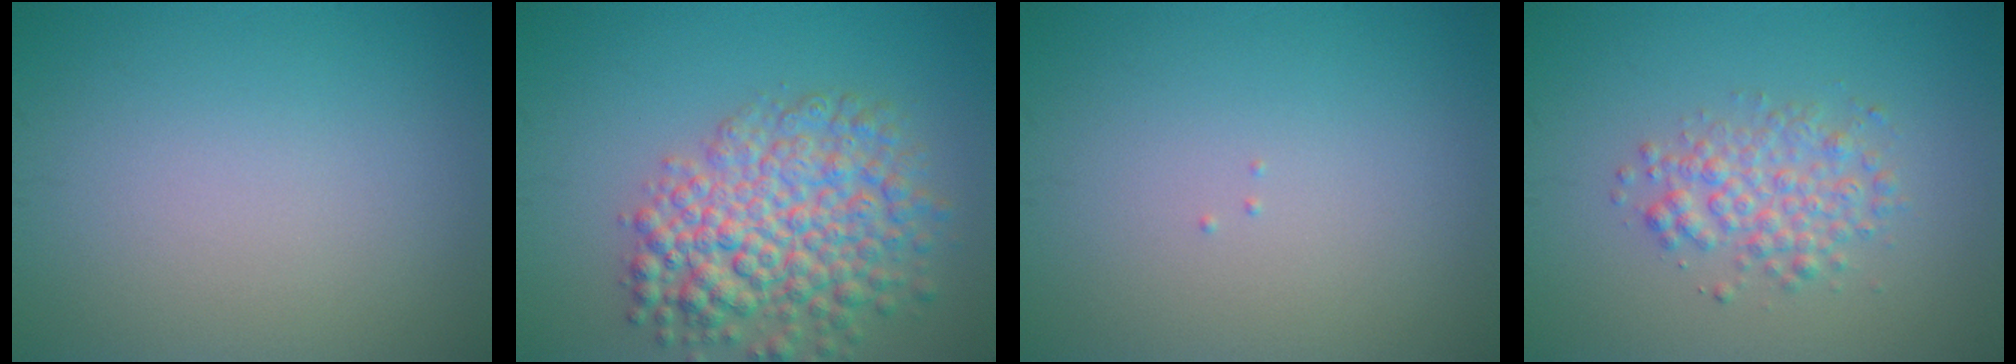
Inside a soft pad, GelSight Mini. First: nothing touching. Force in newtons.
{"total": 7.5, "press": 7.5, "slide": 0.3}
{"total": 0.0}
{"total": 3.0, "press": 3.0, "slide": 0.1}